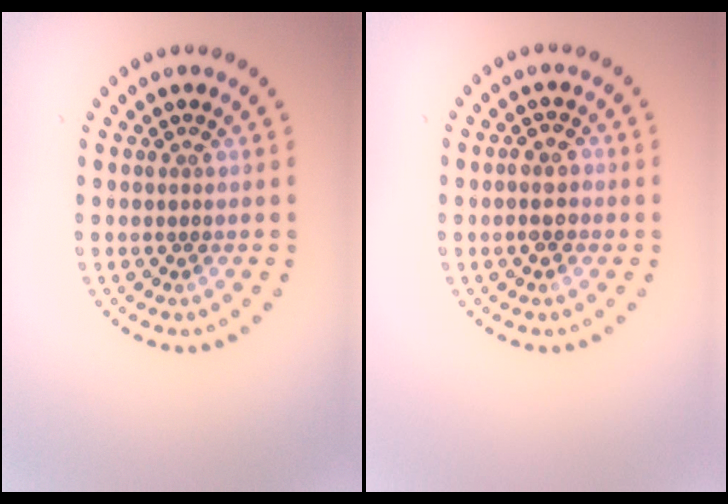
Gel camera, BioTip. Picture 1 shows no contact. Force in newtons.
{"total": 2.3, "press": 2.2, "slide": 0.8}